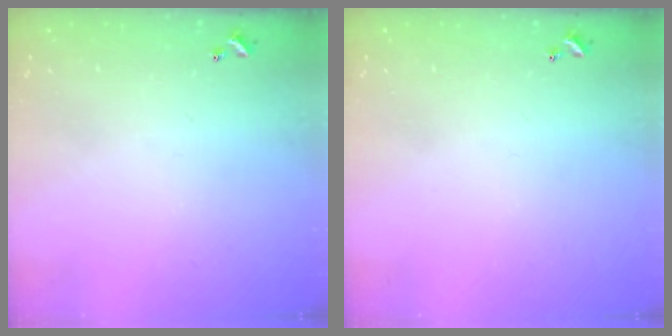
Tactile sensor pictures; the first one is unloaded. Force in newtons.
{"total": 0.0}